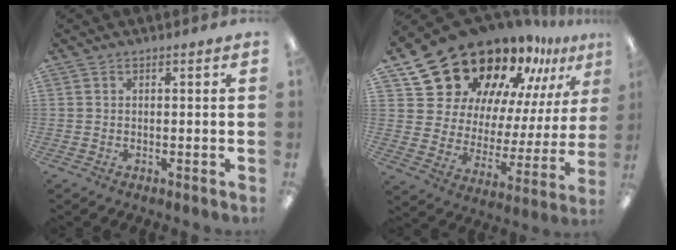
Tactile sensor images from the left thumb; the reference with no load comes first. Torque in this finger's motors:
{"motor_torque": [2.09, 2.92, 1.39, -1.38, 0.13]}